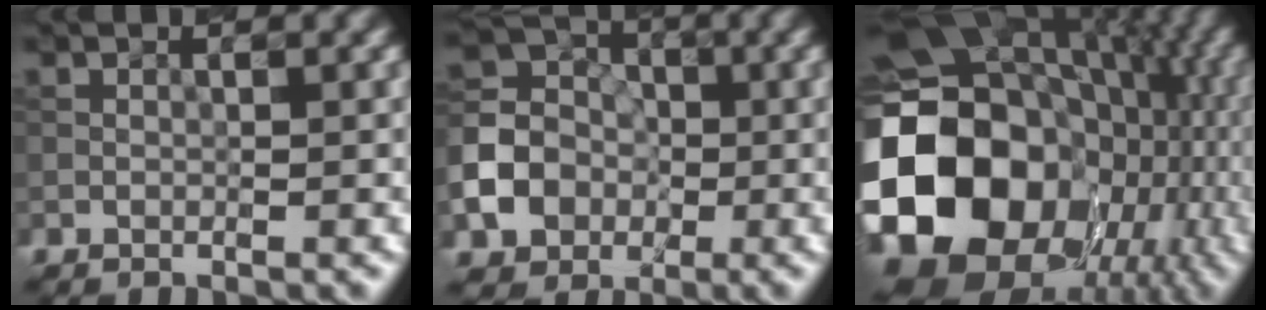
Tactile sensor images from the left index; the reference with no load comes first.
{"total": 5.8, "force": [-1.7, 5.0, 2.3], "torque": [-0.056, 0.008, -0.047]}
{"total": 21.8, "force": [-3.1, 17.8, 12.1], "torque": [-0.261, -0.029, -0.064]}